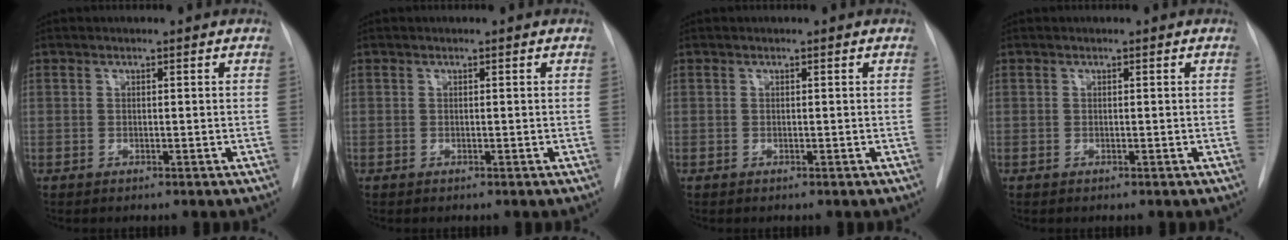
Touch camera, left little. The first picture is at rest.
{"total": 0.0}
{"total": 0.0}
{"total": 0.0}